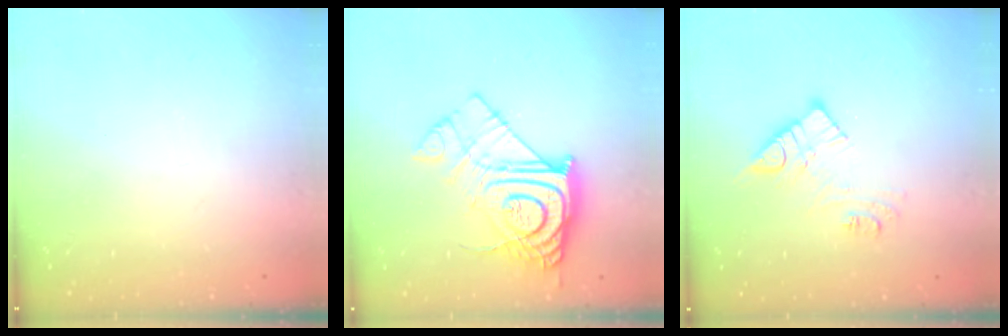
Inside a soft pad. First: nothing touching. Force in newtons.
{"total": 15.9, "press": 15.8, "slide": 1.7}
{"total": 9.5, "press": 9.4, "slide": 0.6}